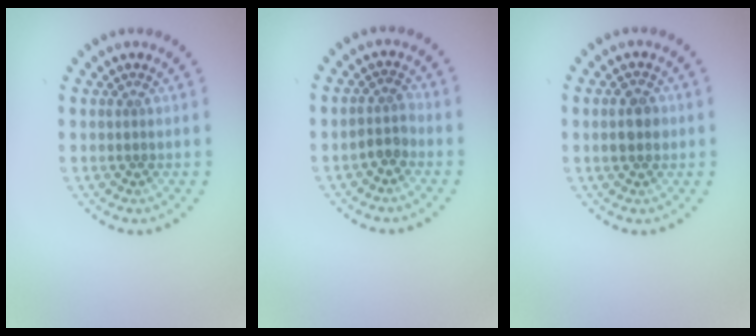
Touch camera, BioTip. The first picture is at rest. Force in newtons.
{"total": 1.6, "press": 1.4, "slide": 0.9}
{"total": 2.7, "press": 2.7, "slide": 0.2}